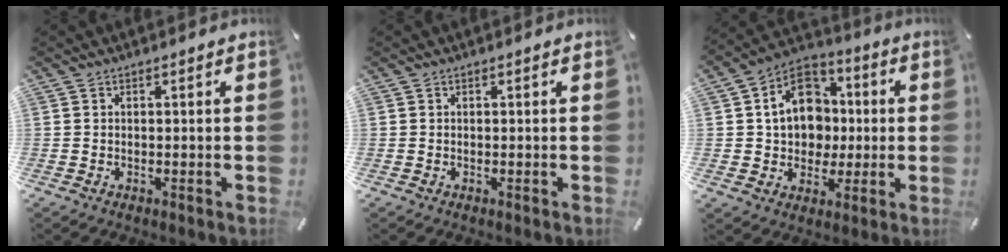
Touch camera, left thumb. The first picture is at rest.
{"total": 0.0}
{"total": 13.6, "force": [0.5, 11.8, 6.9], "torque": [-0.118, 0.015, 0.014]}